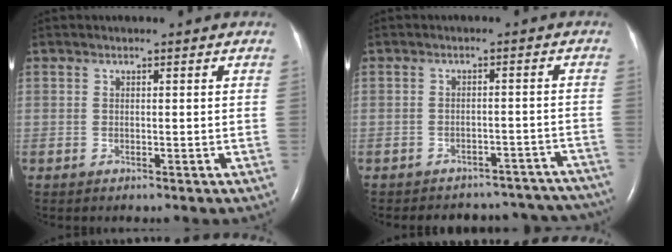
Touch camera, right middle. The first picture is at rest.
{"total": 17.1, "force": [-15.8, 5.6, 3.2], "torque": [-0.045, 0.024, -0.167]}